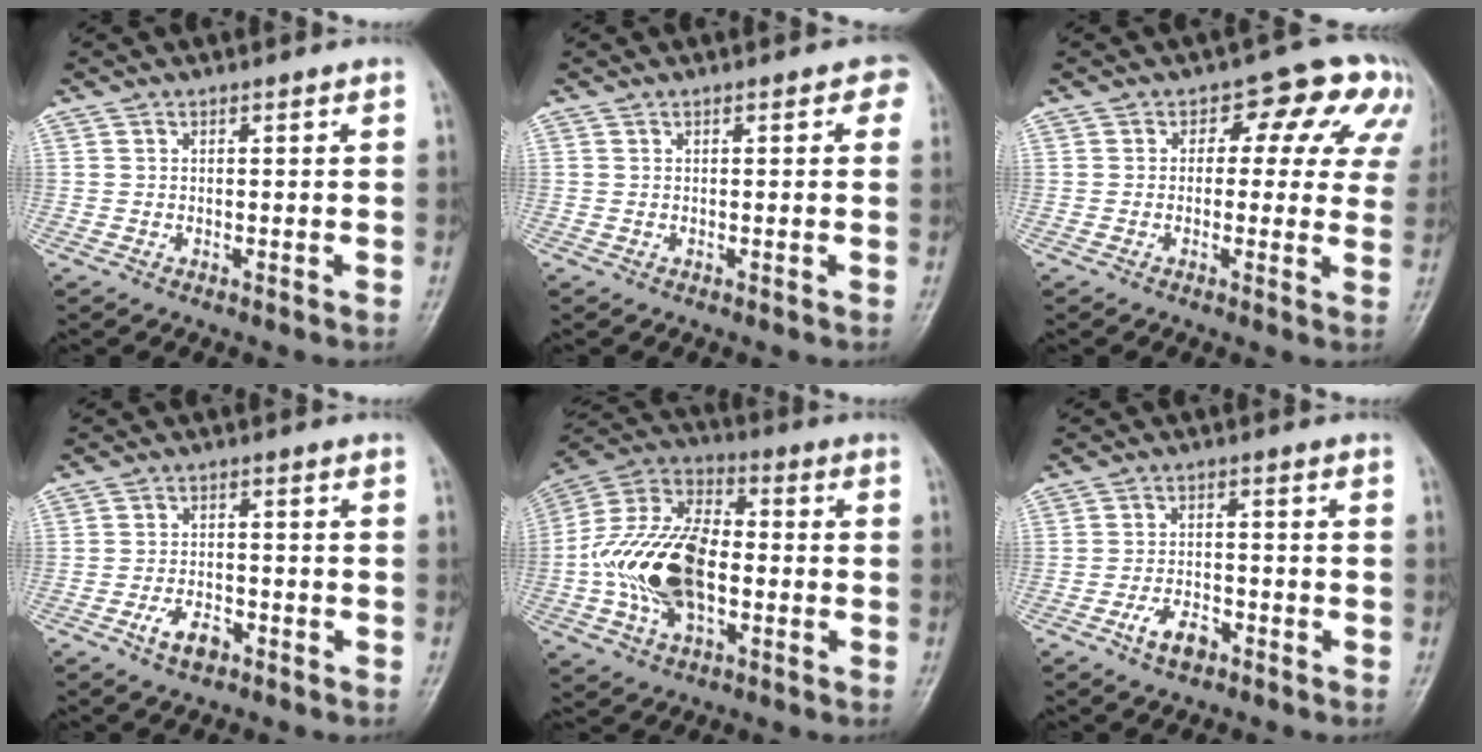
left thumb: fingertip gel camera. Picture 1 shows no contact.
{"total": 2.1, "force": [0.8, 1.2, 1.5], "torque": [0.001, 0.003, 0.002]}
{"total": 10.5, "force": [3.7, 6.6, 7.3], "torque": [-0.027, 0.015, 0.034]}
{"total": 4.5, "force": [-2.5, 2.5, 2.8], "torque": [-0.046, 0.015, -0.045]}
{"total": 19.2, "force": [-2.5, 11.8, 15.0], "torque": [-0.272, 0.029, -0.045]}
{"total": 4.9, "force": [-2.8, 2.7, 3.0], "torque": [-0.049, 0.018, -0.052]}